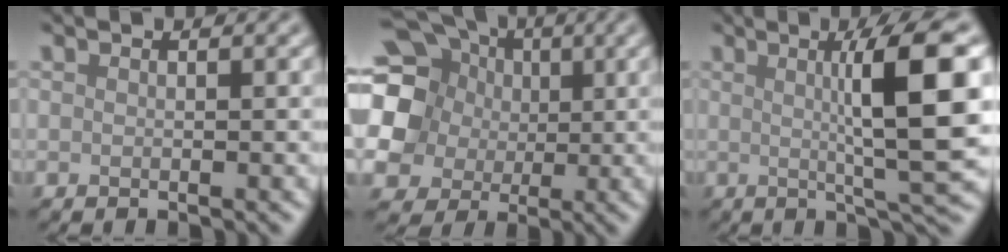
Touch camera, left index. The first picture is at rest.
{"total": 17.2, "force": [3.9, 15.4, 6.6], "torque": [-0.186, 0.021, 0.039]}
{"total": 8.9, "force": [1.3, 1.3, 8.7], "torque": [-0.114, 0.009, 0.020]}